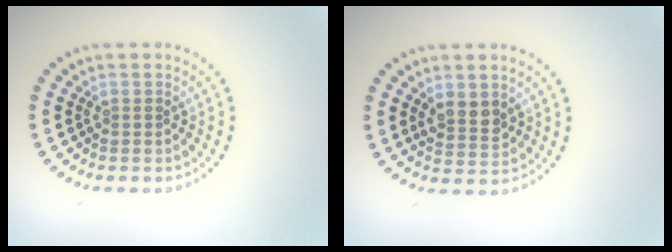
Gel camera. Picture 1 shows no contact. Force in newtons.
{"total": 2.2, "press": 2.1, "slide": 0.7}